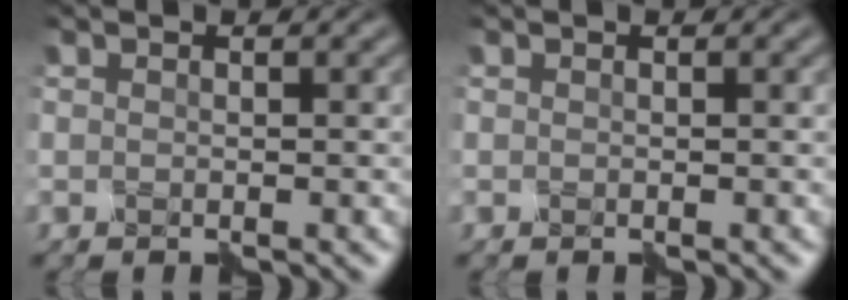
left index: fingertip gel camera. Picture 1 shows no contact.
{"total": 0.0}